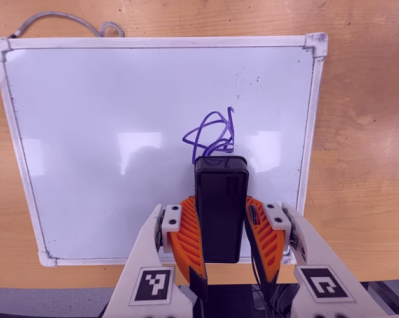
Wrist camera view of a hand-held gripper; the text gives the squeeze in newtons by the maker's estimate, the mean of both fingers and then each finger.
{"total": 7.3, "left": 5.7, "right": 8.9}